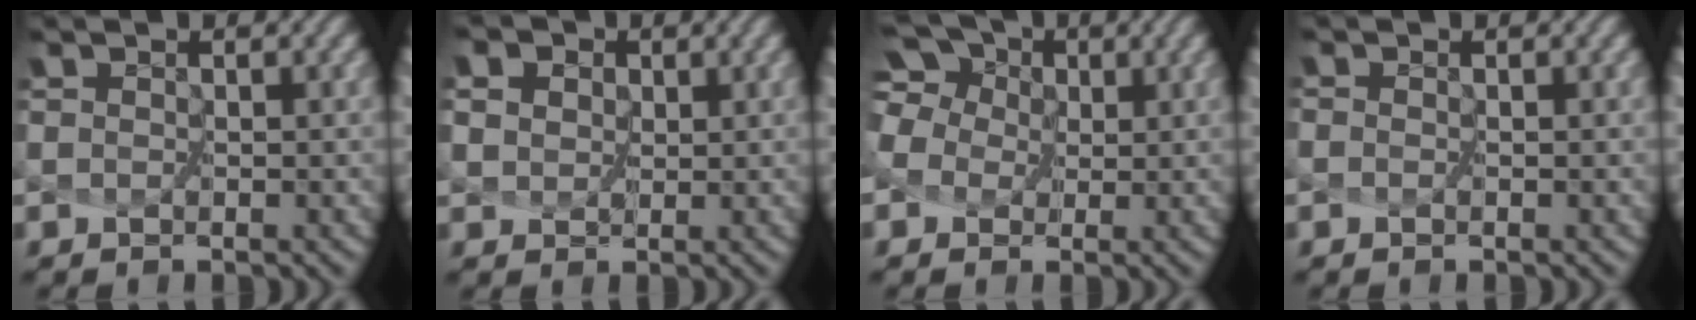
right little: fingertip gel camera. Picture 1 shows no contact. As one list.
[{"total": 5.7, "force": [2.8, 4.2, 2.6], "torque": [-0.058, 0.025, 0.024]}, {"total": 7.3, "force": [2.5, 5.6, 4.0], "torque": [-0.095, 0.027, 0.017]}, {"total": 0.0}]